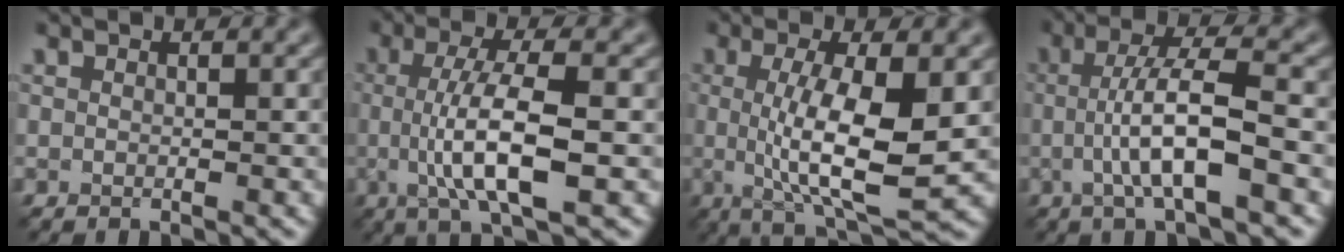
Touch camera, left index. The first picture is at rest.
{"total": 7.1, "force": [-0.7, 1.8, 6.8], "torque": [-0.121, -0.001, -0.010]}
{"total": 8.2, "force": [-0.1, 2.2, 7.9], "torque": [-0.132, -0.012, 0.004]}
{"total": 6.0, "force": [-1.0, 1.1, 5.8], "torque": [-0.106, 0.013, -0.021]}